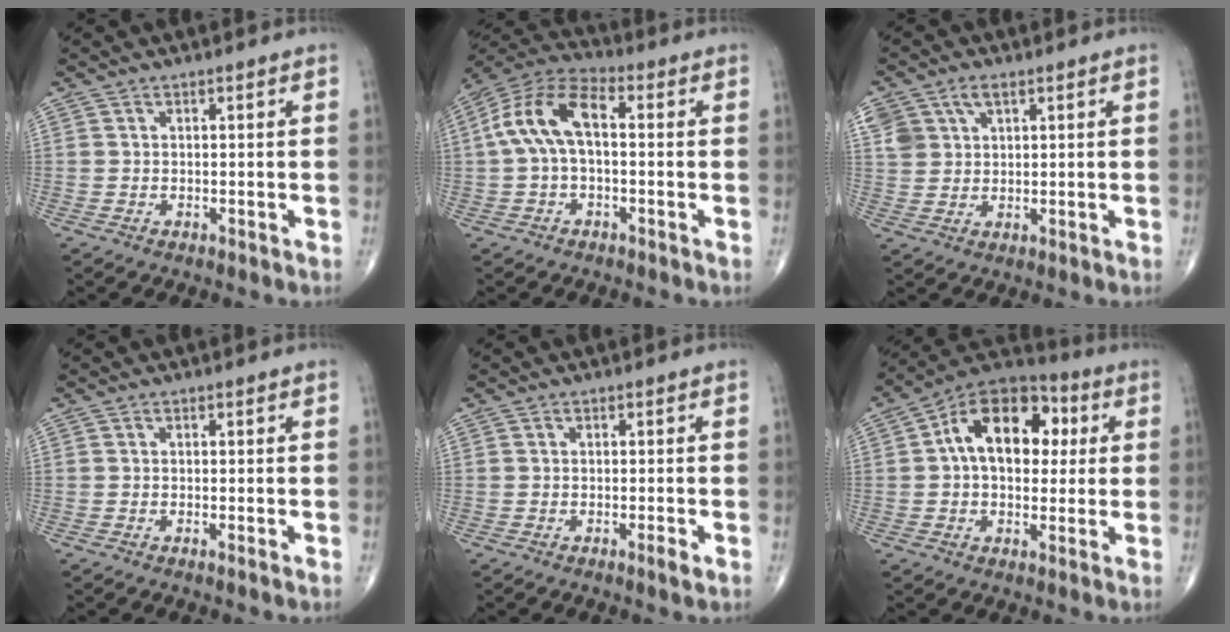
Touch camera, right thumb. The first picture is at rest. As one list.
[{"total": 11.7, "force": [0.7, 6.1, 10.0], "torque": [-0.201, 0.040, 0.002]}, {"total": 5.8, "force": [2.8, 3.9, 3.3], "torque": [-0.052, -0.003, 0.060]}, {"total": 0.8, "force": [-0.3, 0.0, 0.7], "torque": [-0.016, -0.002, -0.004]}, {"total": 1.7, "force": [-0.8, 0.2, 1.5], "torque": [-0.027, -0.003, -0.014]}, {"total": 16.3, "force": [3.0, 10.5, 12.2], "torque": [-0.155, 0.026, 0.037]}]